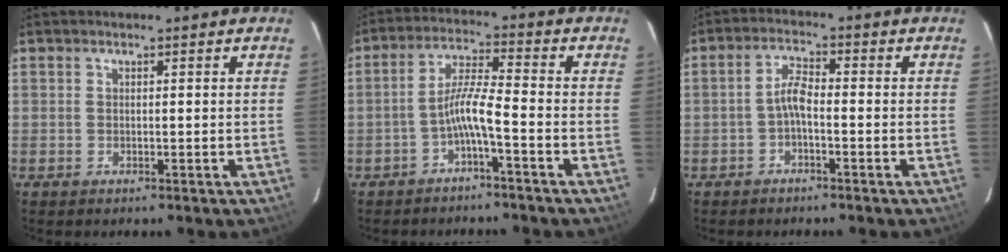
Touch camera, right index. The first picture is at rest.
{"total": 5.5, "force": [-2.9, 0.0, 4.7], "torque": [-0.106, 0.012, -0.054]}
{"total": 3.4, "force": [-1.5, 1.0, 2.9], "torque": [-0.062, 0.010, -0.031]}